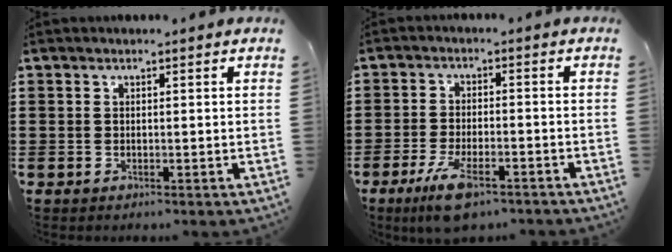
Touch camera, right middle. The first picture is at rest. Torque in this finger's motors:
{"motor_torque": [1.68, -0.46, 0.56, 0.21]}